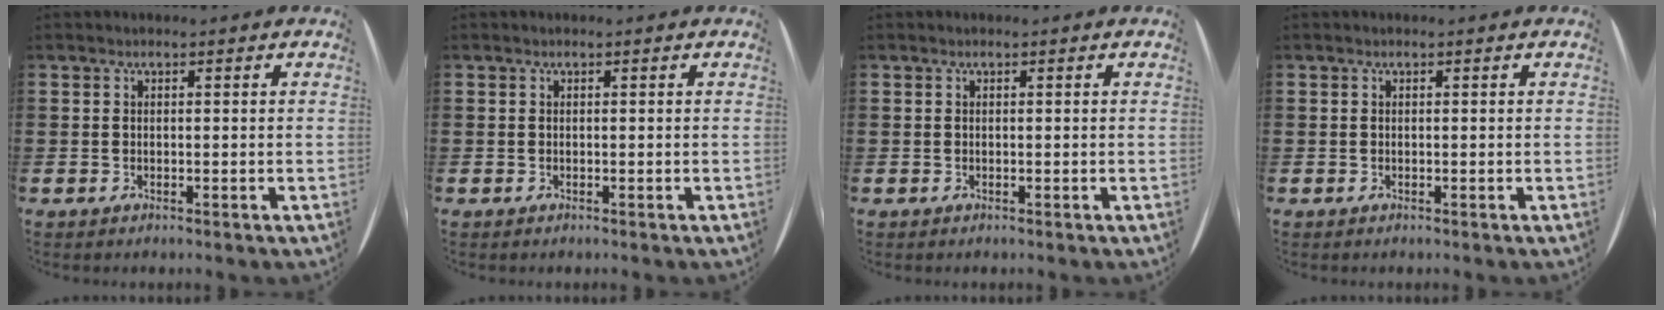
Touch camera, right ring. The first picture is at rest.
{"total": 0.0}
{"total": 0.0}
{"total": 0.0}